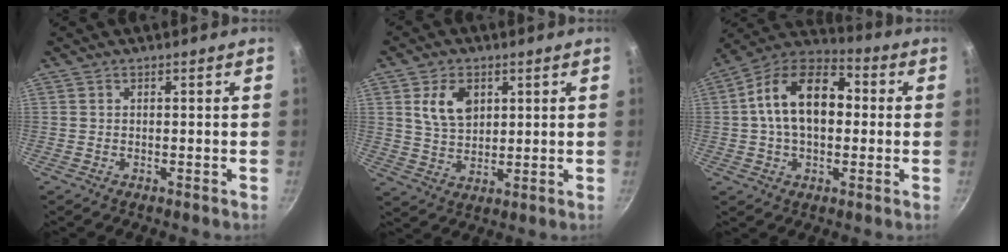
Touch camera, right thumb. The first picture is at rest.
{"total": 7.9, "force": [2.7, 5.4, 5.0], "torque": [-0.075, -0.013, 0.053]}
{"total": 17.1, "force": [1.5, 10.8, 13.2], "torque": [-0.190, 0.032, 0.003]}